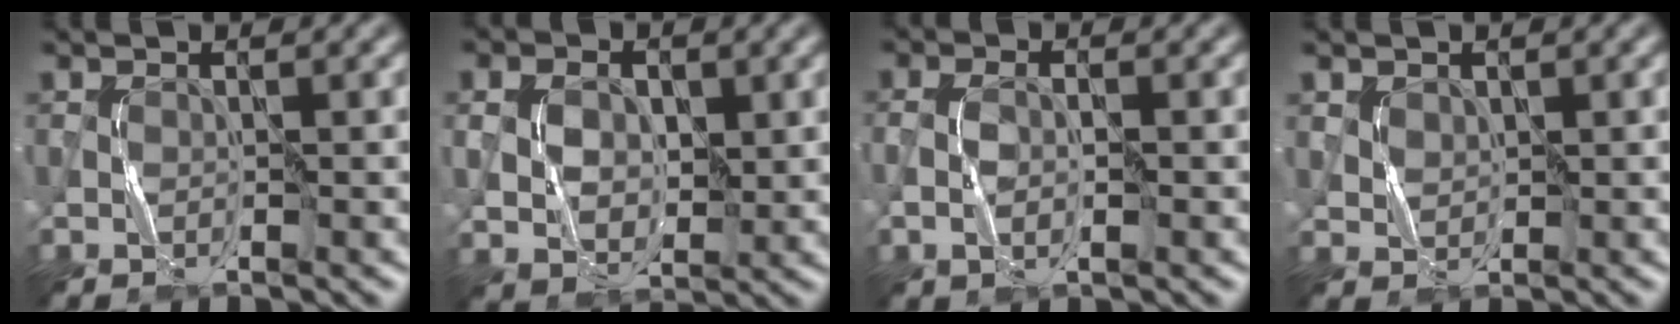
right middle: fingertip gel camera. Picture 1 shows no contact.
{"total": 4.2, "force": [0.5, 3.0, 2.9], "torque": [-0.060, -0.001, 0.012]}
{"total": 2.2, "force": [-0.5, 1.2, 1.8], "torque": [-0.041, 0.000, -0.010]}
{"total": 1.3, "force": [0.7, 1.0, 0.5], "torque": [-0.012, -0.002, 0.021]}